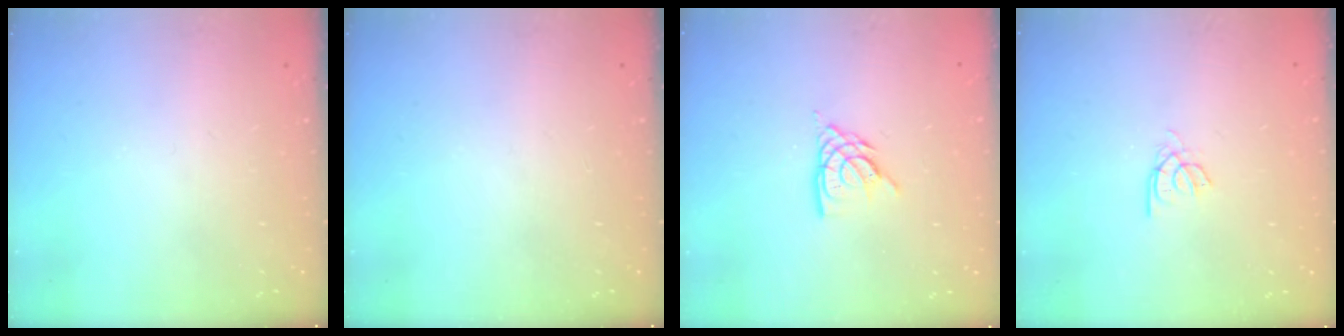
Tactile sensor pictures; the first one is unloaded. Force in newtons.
{"total": 0.0}
{"total": 7.3, "press": 7.3, "slide": 0.6}
{"total": 2.2, "press": 2.1, "slide": 0.4}